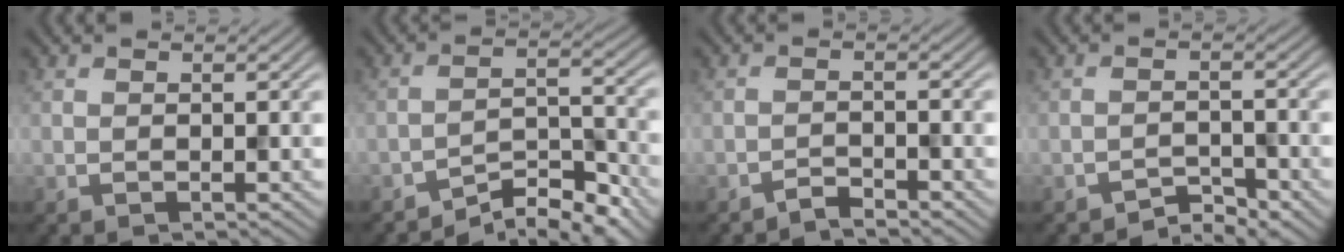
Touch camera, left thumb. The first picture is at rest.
{"total": 6.3, "force": [-5.4, 1.5, 2.9], "torque": [-0.041, 0.009, -0.098]}
{"total": 1.8, "force": [-1.7, 0.2, 0.5], "torque": [-0.004, 0.004, -0.037]}
{"total": 2.5, "force": [-2.3, 0.6, 0.7], "torque": [-0.005, 0.006, -0.045]}